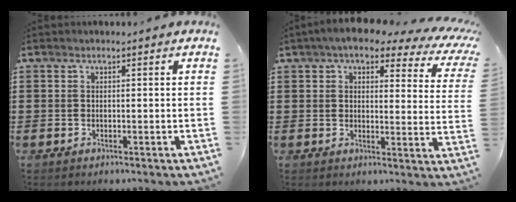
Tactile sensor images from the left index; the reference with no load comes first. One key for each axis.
{"total": 5.7, "fx": 4.2, "fy": 1.5, "fz": 3.5, "tx": -0.078, "ty": -0.016, "tz": 0.069}